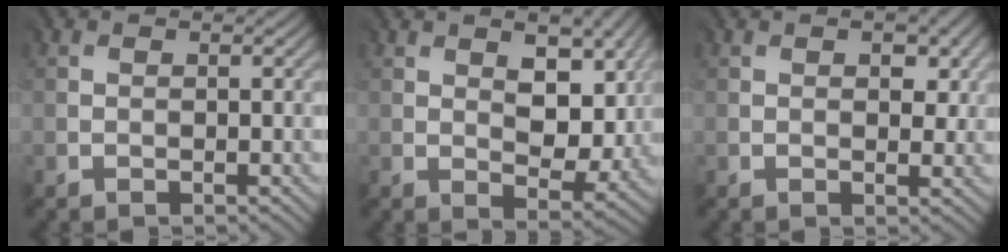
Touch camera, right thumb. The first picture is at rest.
{"total": 7.4, "force": [2.0, 4.2, 5.7], "torque": [-0.093, -0.015, 0.035]}
{"total": 3.1, "force": [0.9, 1.7, 2.4], "torque": [-0.035, -0.005, 0.020]}